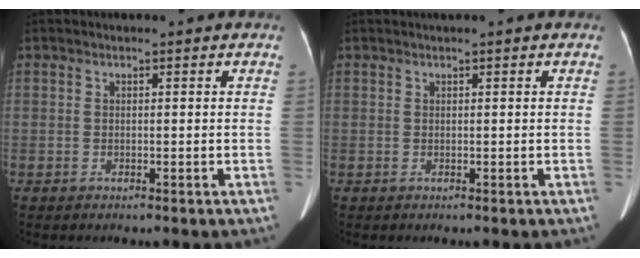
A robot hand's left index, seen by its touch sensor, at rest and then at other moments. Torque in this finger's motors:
{"motor_torque": [0.42, -0.78, 0.01, 0.01]}